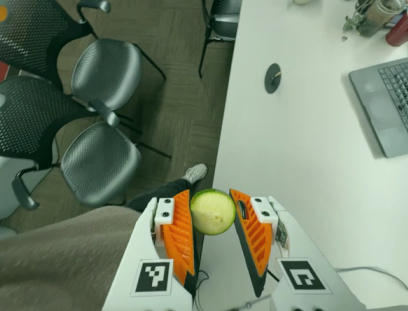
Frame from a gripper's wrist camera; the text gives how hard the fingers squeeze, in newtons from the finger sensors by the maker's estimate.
{"total": 10.2, "left": 9.9, "right": 10.5}